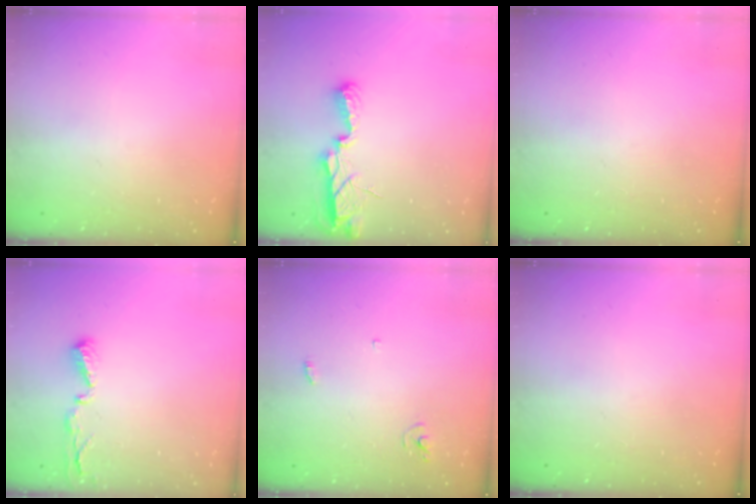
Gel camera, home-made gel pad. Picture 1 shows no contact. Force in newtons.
{"total": 7.3, "press": 7.3, "slide": 0.5}
{"total": 0.0}
{"total": 4.0, "press": 4.0, "slide": 0.4}
{"total": 2.9, "press": 2.9, "slide": 0.2}
{"total": 0.0}